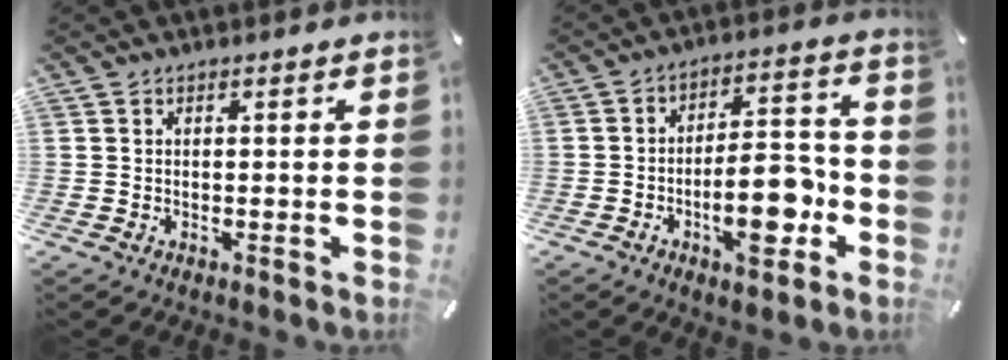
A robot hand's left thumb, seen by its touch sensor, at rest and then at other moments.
{"total": 13.8, "force": [-4.7, 6.2, 11.4], "torque": [-0.168, 0.015, -0.079]}